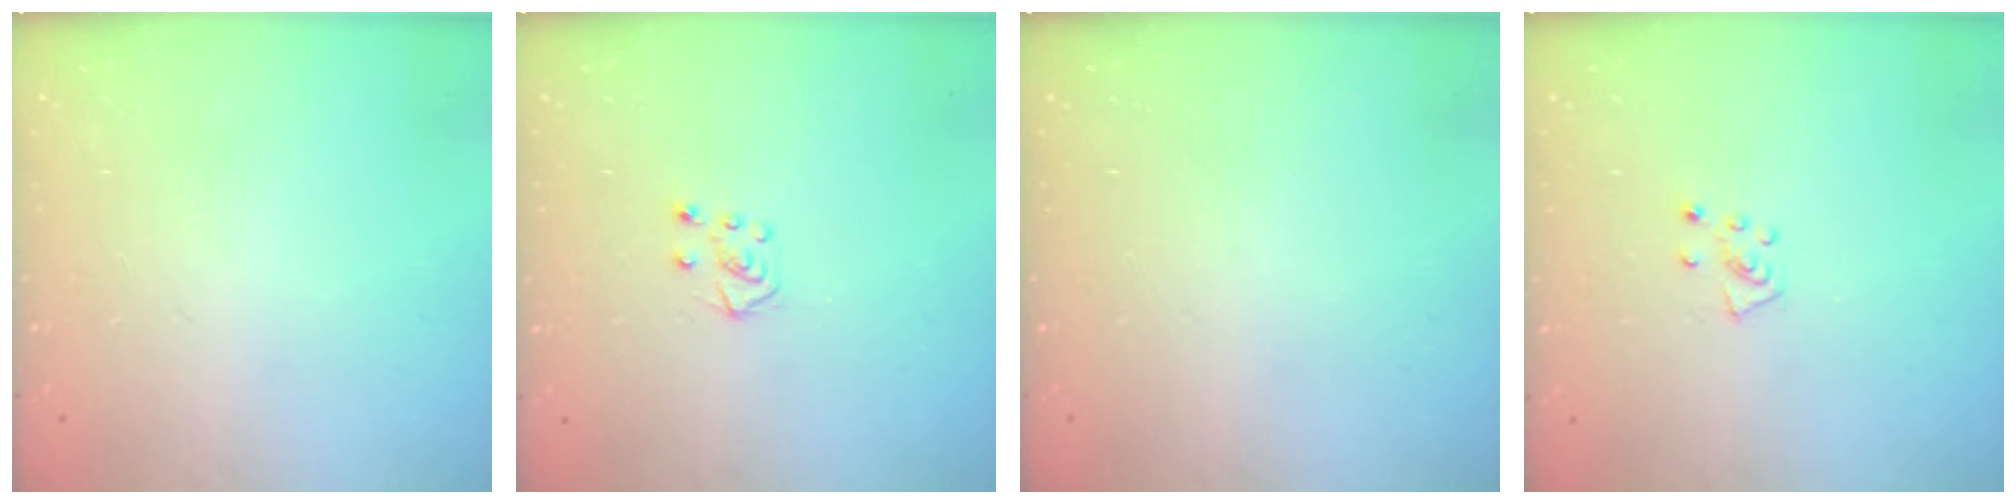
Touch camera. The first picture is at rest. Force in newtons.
{"total": 5.3, "press": 5.3, "slide": 0.6}
{"total": 0.0}
{"total": 5.0, "press": 4.9, "slide": 0.4}